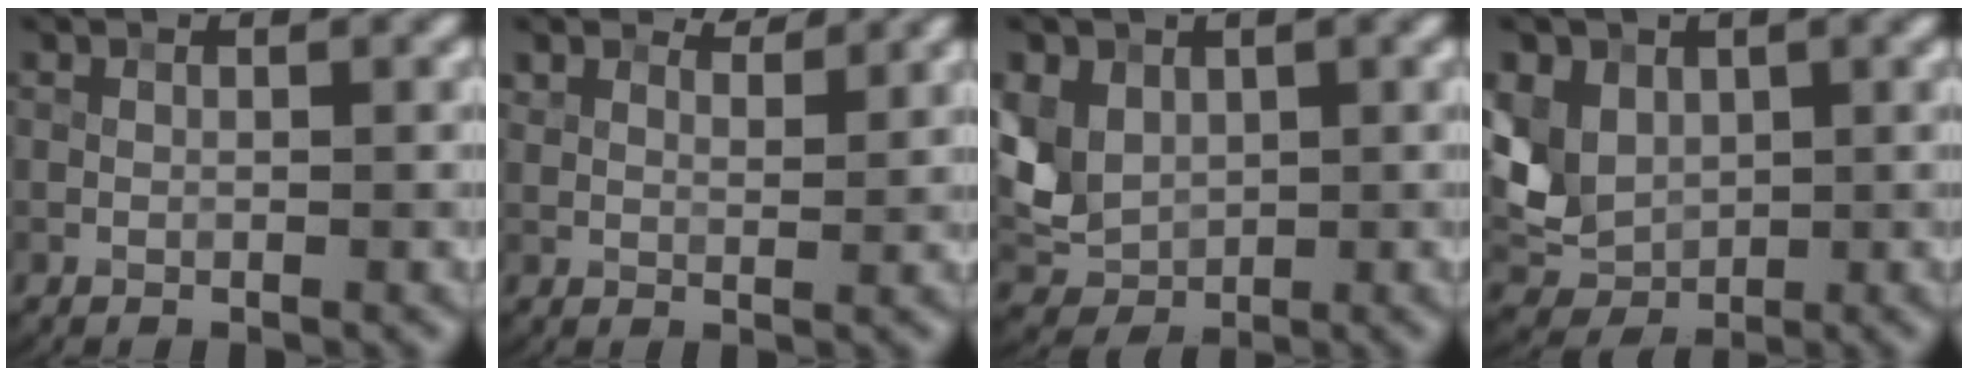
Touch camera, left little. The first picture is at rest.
{"total": 2.7, "force": [2.6, 0.7, 0.5], "torque": [-0.018, 0.002, 0.043]}
{"total": 5.1, "force": [1.1, 4.1, 2.8], "torque": [-0.071, 0.000, 0.017]}
{"total": 5.9, "force": [1.2, 4.7, 3.4], "torque": [-0.084, 0.001, 0.018]}